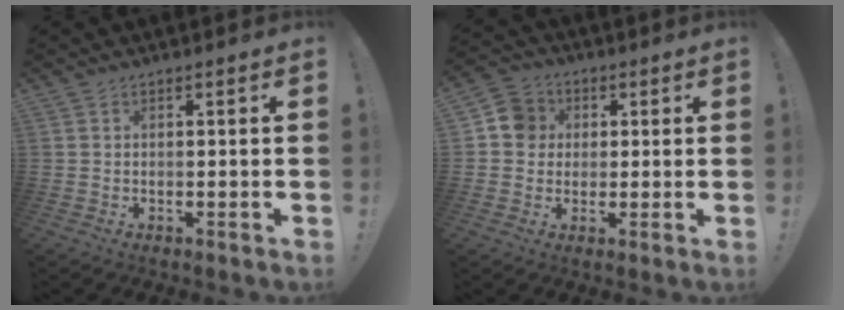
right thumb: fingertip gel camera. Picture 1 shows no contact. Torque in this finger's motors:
{"motor_torque": [0.00, 0.11, 0.10, -0.15, 0.00]}